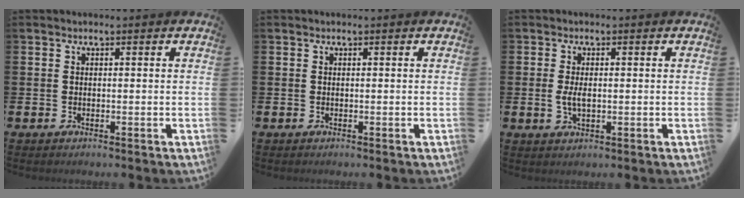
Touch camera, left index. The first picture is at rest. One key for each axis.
{"total": 0.0}
{"total": 2.5, "fx": 0.0, "fy": 1.2, "fz": 2.2, "tx": -0.036, "ty": 0.001, "tz": -0.003}